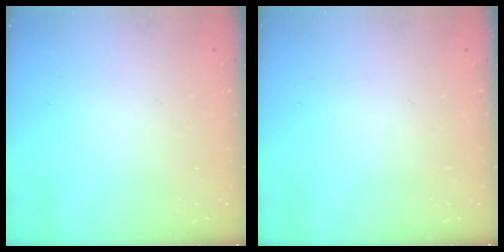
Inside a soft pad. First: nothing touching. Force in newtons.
{"total": 0.0}